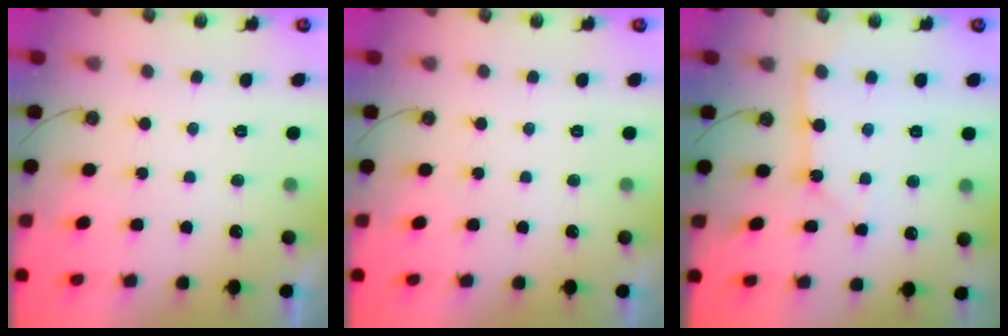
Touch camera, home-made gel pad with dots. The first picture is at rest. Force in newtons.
{"total": 0.0}
{"total": 2.7, "press": 2.7, "slide": 0.3}